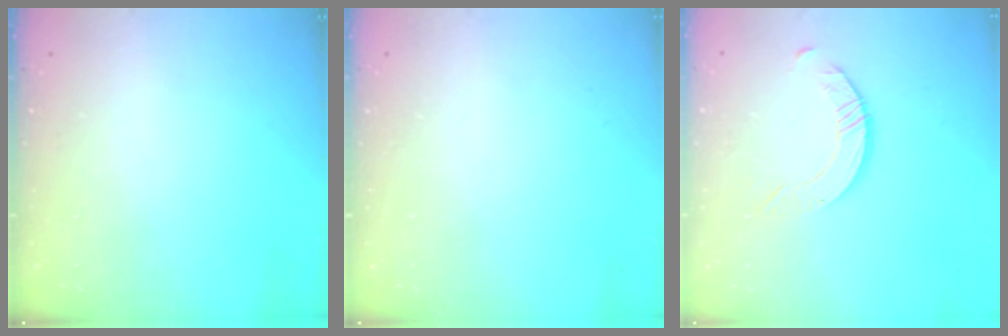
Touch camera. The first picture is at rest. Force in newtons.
{"total": 0.0}
{"total": 5.3, "press": 5.3, "slide": 0.5}